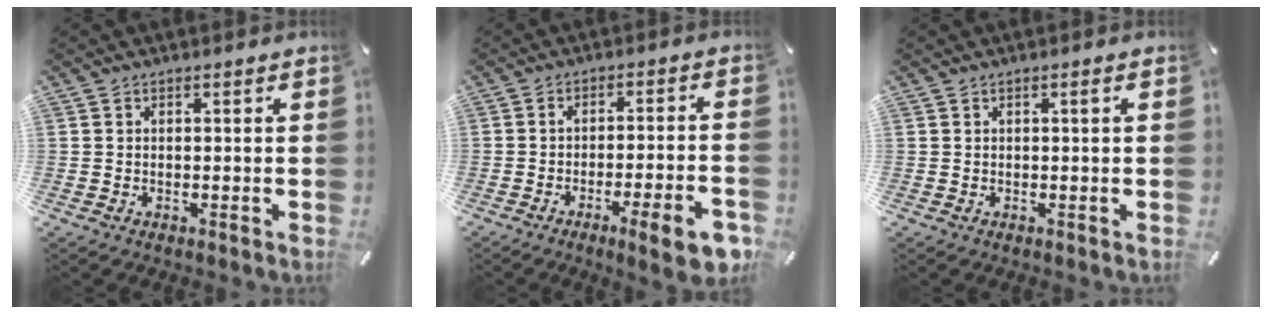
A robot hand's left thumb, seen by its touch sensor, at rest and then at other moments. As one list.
[{"total": 10.3, "force": [-5.1, 1.3, 8.9], "torque": [-0.136, 0.010, -0.080]}, {"total": 1.1, "force": [0.2, 0.0, 1.1], "torque": [-0.020, 0.001, 0.003]}]